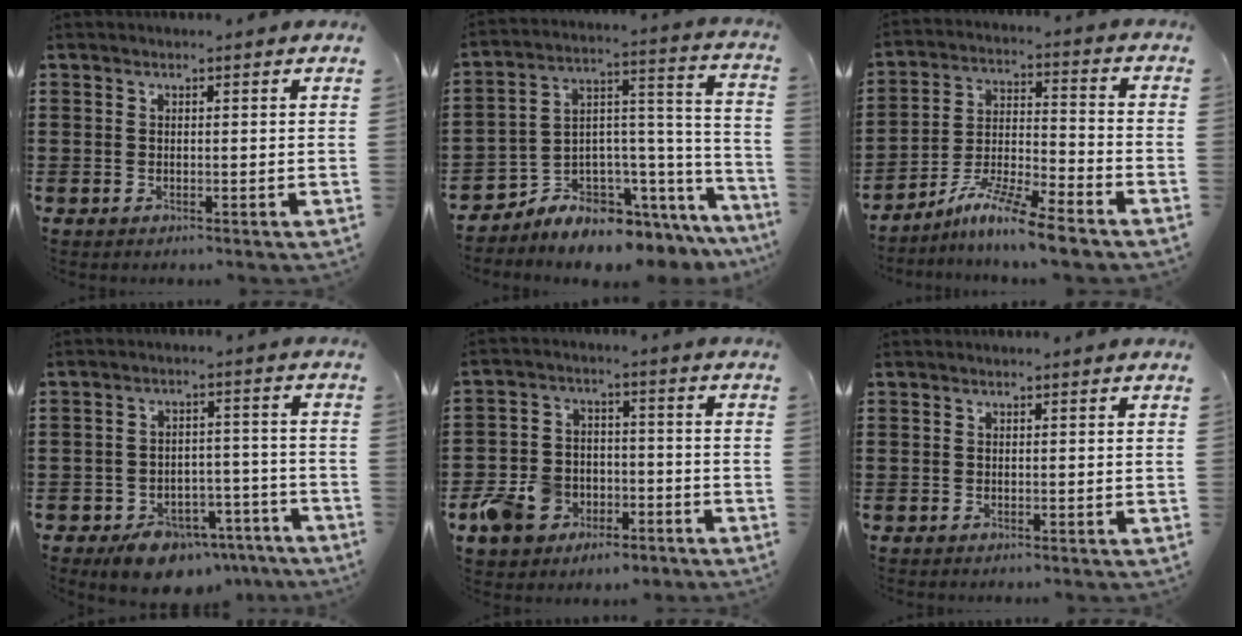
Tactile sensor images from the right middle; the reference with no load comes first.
{"total": 5.6, "force": [-5.2, 2.1, 0.3], "torque": [-0.015, -0.015, -0.100]}
{"total": 9.1, "force": [-7.8, 0.0, 4.7], "torque": [-0.098, -0.002, -0.151]}
{"total": 7.0, "force": [-5.8, 3.2, 2.4], "torque": [-0.035, 0.029, -0.102]}
{"total": 8.0, "force": [-4.8, 5.9, 2.4], "torque": [-0.079, 0.025, -0.093]}
{"total": 0.0}